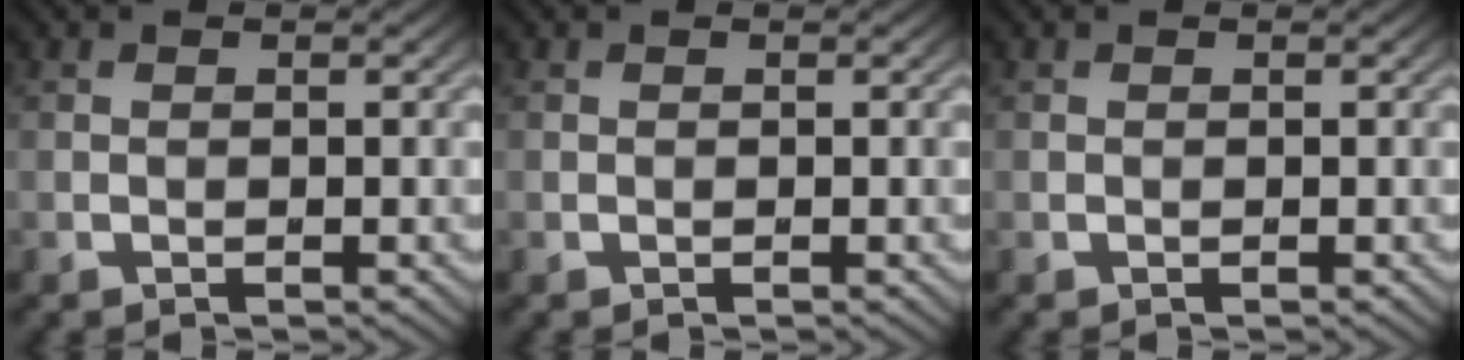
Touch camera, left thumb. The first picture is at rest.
{"total": 0.0}
{"total": 0.0}